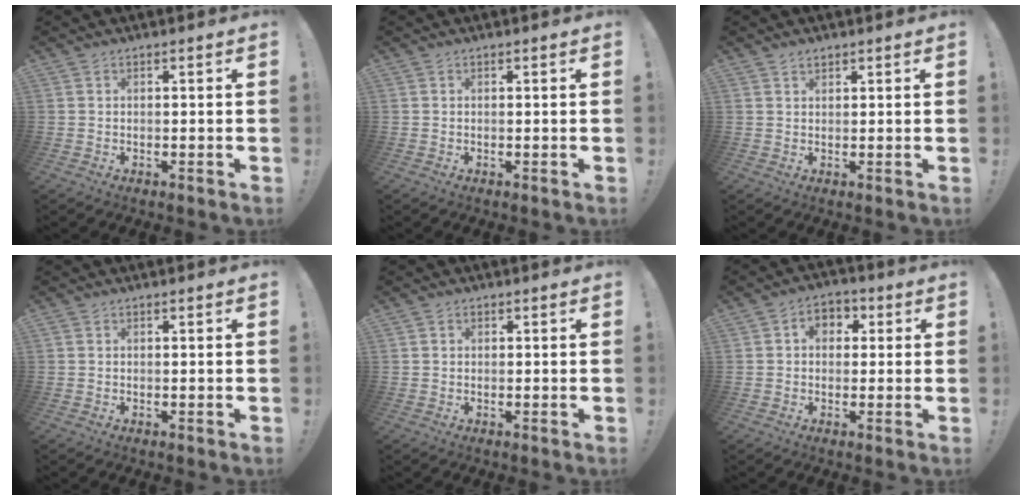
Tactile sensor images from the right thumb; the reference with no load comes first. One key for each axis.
{"total": 0.0}
{"total": 1.6, "fx": 1.3, "fy": 0.7, "fz": 0.5, "tx": 0.001, "ty": -0.009, "tz": 0.023}
{"total": 0.0}
{"total": 0.8, "fx": 0.3, "fy": 0.7, "fz": 0.1, "tx": 0.006, "ty": -0.001, "tz": 0.004}
{"total": 5.8, "fx": 1.0, "fy": 4.7, "fz": 3.2, "tx": -0.042, "ty": 0.006, "tz": 0.017}